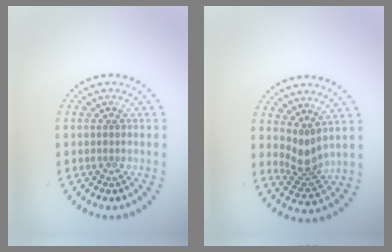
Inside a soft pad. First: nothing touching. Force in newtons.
{"total": 2.7, "press": 1.9, "slide": 1.9}